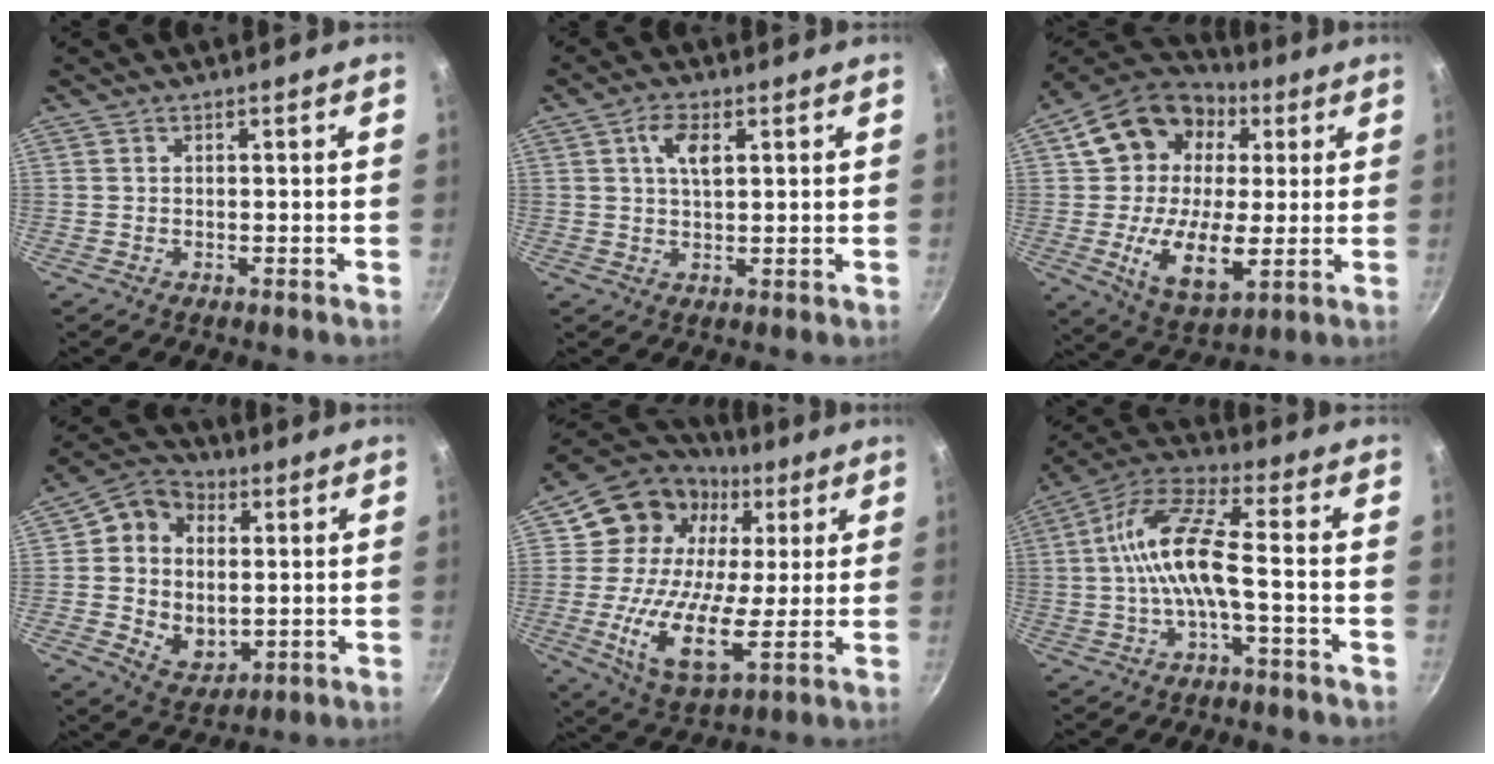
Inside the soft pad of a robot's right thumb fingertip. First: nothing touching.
{"total": 5.0, "force": [1.7, 2.3, 4.1], "torque": [-0.068, -0.002, 0.031]}
{"total": 22.5, "force": [2.8, 15.7, 15.8], "torque": [-0.241, 0.011, 0.041]}
{"total": 13.2, "force": [1.8, 10.7, 7.6], "torque": [-0.091, -0.014, 0.030]}
{"total": 20.3, "force": [3.3, 14.2, 14.1], "torque": [-0.232, 0.002, 0.044]}
{"total": 9.7, "force": [-2.0, 3.1, 8.9], "torque": [-0.188, 0.040, -0.047]}